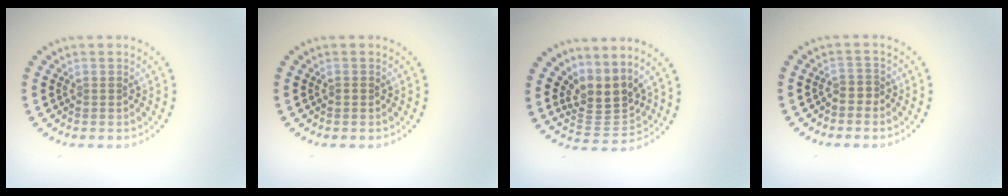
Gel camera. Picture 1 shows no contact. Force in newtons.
{"total": 0.6, "press": 0.5, "slide": 0.2}
{"total": 3.5, "press": 2.5, "slide": 2.4}
{"total": 1.1, "press": 0.7, "slide": 0.9}